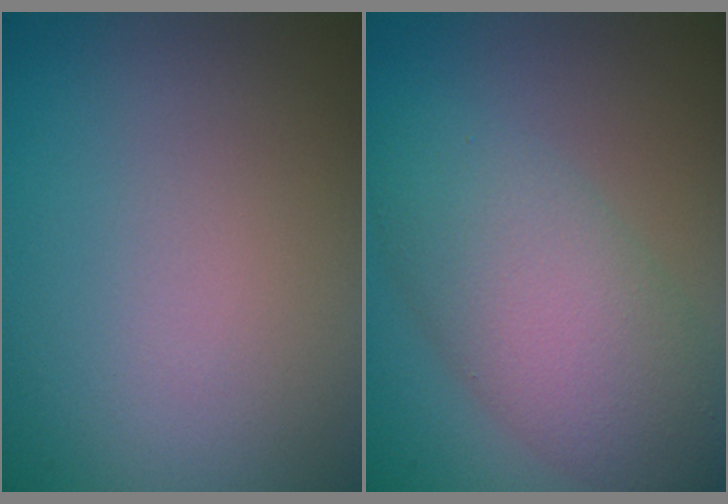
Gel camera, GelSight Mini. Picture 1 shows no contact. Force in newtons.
{"total": 6.7, "press": 6.7, "slide": 0.5}